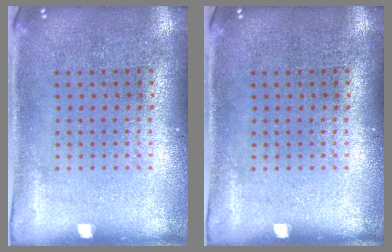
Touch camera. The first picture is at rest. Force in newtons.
{"total": 0.0}